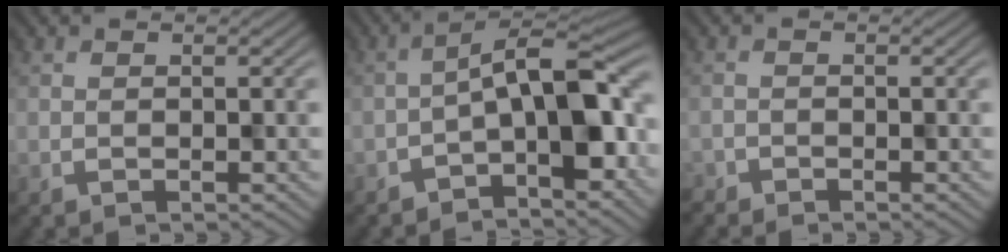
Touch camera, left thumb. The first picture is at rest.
{"total": 8.9, "force": [-2.8, 3.2, 7.9], "torque": [-0.105, 0.015, -0.056]}
{"total": 1.2, "force": [-0.9, 0.4, -0.7], "torque": [0.017, -0.001, -0.019]}